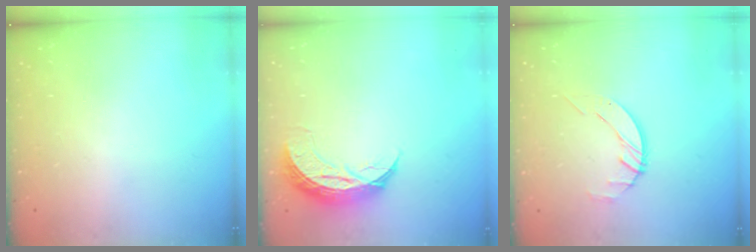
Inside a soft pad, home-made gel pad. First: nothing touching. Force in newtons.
{"total": 9.3, "press": 9.3, "slide": 0.7}
{"total": 3.1, "press": 3.0, "slide": 0.4}